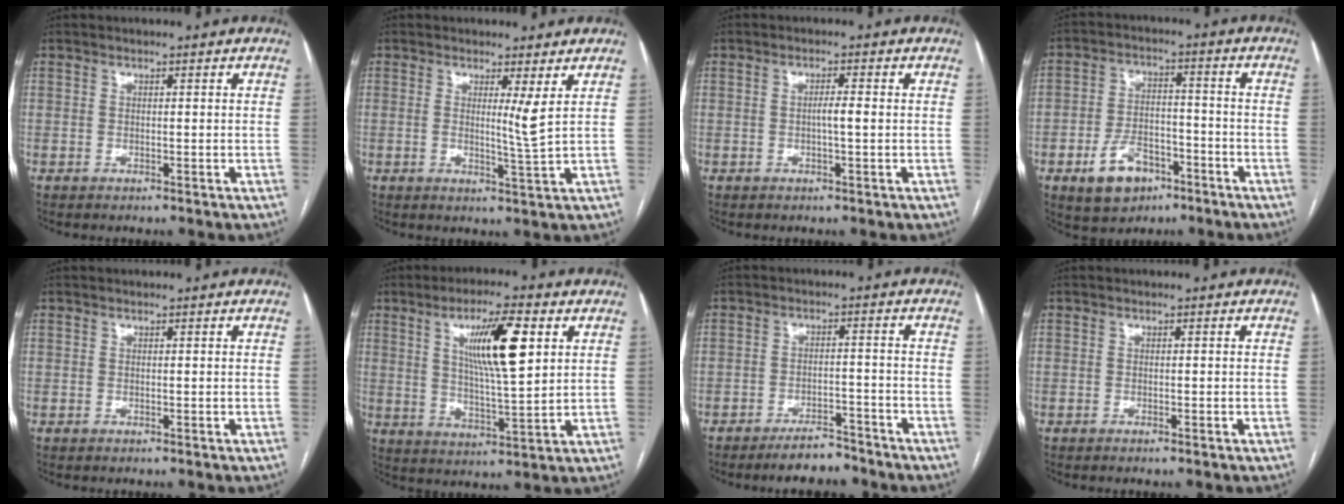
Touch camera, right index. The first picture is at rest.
{"total": 3.1, "force": [1.0, -0.8, 2.8], "torque": [-0.049, -0.015, 0.018]}
{"total": 2.1, "force": [-0.2, 0.0, 2.1], "torque": [-0.035, 0.002, -0.003]}
{"total": 8.8, "force": [-4.8, 5.5, 5.1], "torque": [-0.098, 0.011, -0.073]}
{"total": 0.0}
{"total": 11.8, "force": [4.1, 1.5, 10.9], "torque": [-0.188, 0.002, 0.073]}
{"total": 5.7, "force": [-5.1, 1.5, 2.0], "torque": [-0.027, -0.003, -0.082]}
{"total": 0.7, "force": [-0.5, -0.1, 0.5], "torque": [-0.013, -0.001, -0.007]}